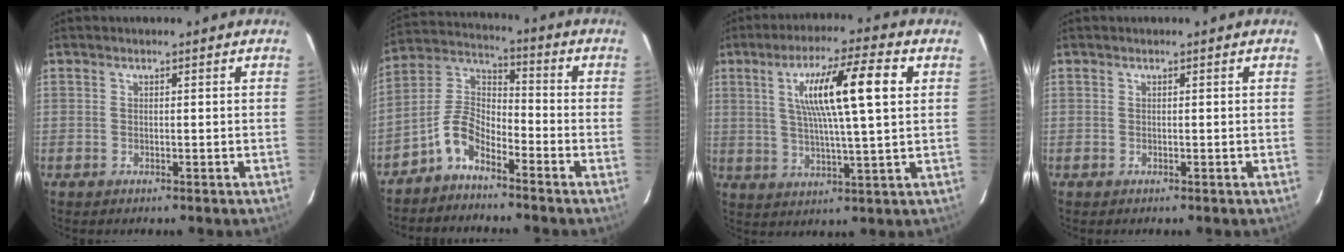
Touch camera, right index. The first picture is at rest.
{"total": 7.1, "force": [-5.0, 3.1, 4.0], "torque": [-0.090, 0.023, -0.105]}
{"total": 13.2, "force": [3.6, 0.6, 12.7], "torque": [-0.221, 0.013, 0.059]}
{"total": 0.0}